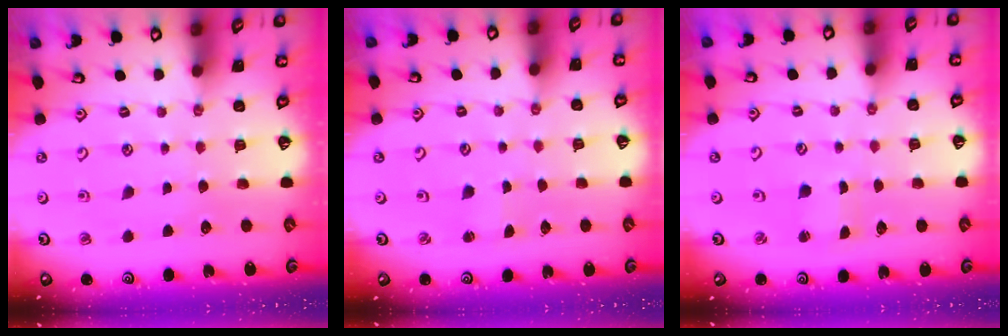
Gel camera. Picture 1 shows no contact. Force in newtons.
{"total": 1.5, "press": 1.5, "slide": 0.1}
{"total": 1.3, "press": 1.3, "slide": 0.3}